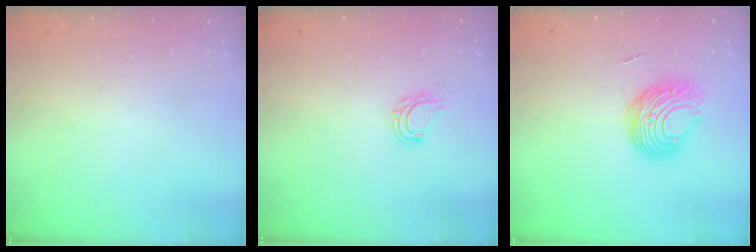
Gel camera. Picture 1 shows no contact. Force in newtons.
{"total": 6.2, "press": 6.1, "slide": 0.5}
{"total": 8.8, "press": 8.8, "slide": 0.8}